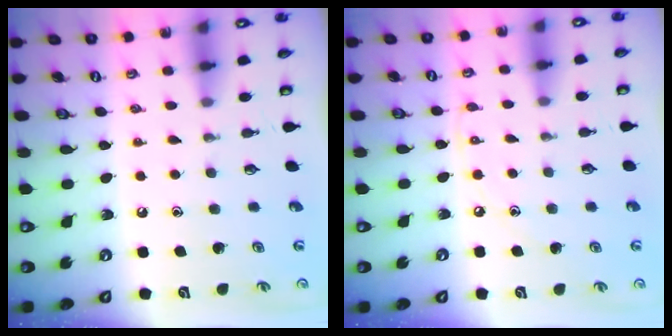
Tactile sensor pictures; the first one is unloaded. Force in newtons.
{"total": 6.2, "press": 6.2, "slide": 0.6}